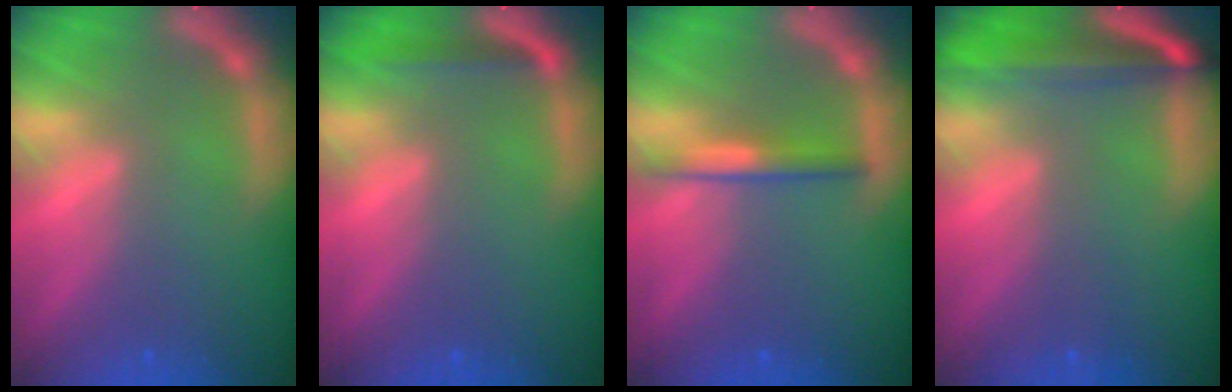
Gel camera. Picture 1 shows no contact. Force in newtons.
{"total": 1.9}
{"total": 2.5}
{"total": 7.1}